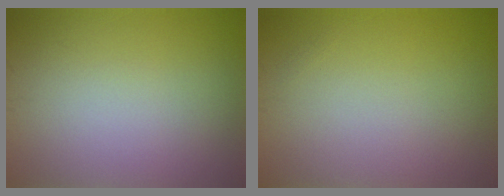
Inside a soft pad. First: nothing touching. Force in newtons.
{"total": 0.0}